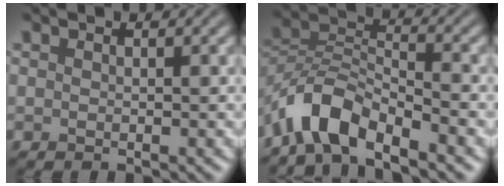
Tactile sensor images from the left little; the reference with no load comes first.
{"total": 5.6, "force": [-4.4, 1.9, 3.0], "torque": [-0.045, 0.006, -0.094]}